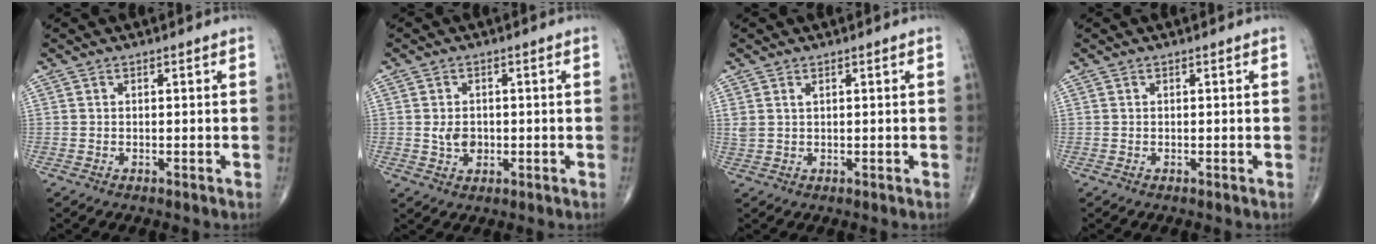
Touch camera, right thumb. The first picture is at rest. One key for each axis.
{"total": 3.4, "fx": -0.2, "fy": 2.6, "fz": 2.2, "tx": -0.029, "ty": 0.001, "tz": 0.001}
{"total": 1.6, "fx": 0.9, "fy": 0.7, "fz": 1.1, "tx": -0.028, "ty": 0.006, "tz": 0.026}
{"total": 0.0}